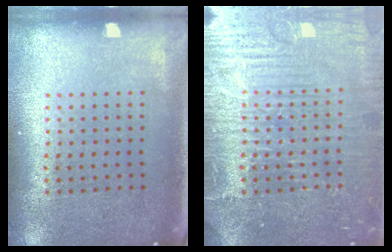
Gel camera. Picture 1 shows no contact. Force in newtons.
{"total": 7.0, "press": 6.9, "slide": 0.9}